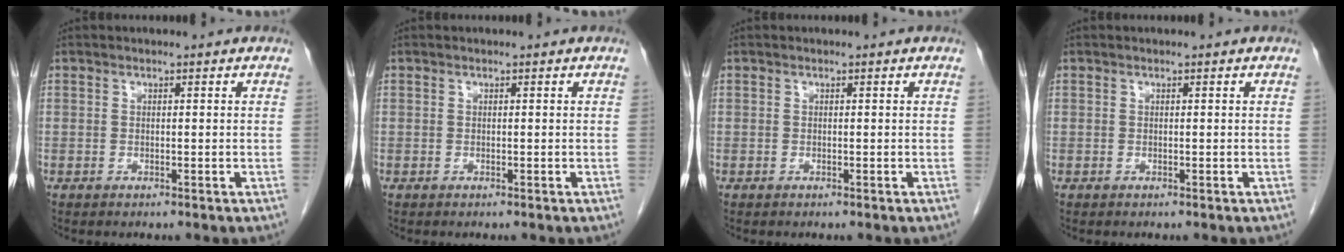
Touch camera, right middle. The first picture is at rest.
{"total": 0.0}
{"total": 0.0}
{"total": 0.0}